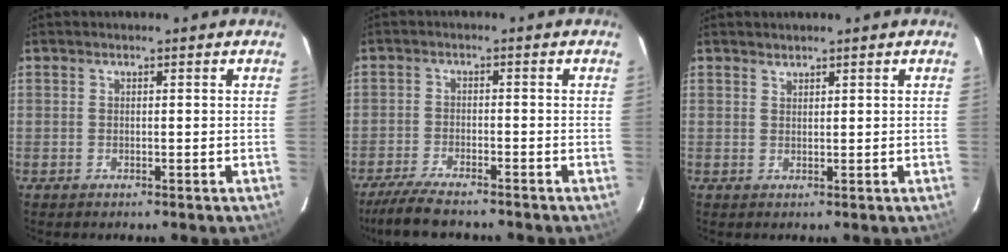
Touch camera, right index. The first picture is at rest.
{"total": 8.7, "force": [-7.5, 1.5, 4.1], "torque": [-0.105, -0.024, -0.131]}
{"total": 0.9, "force": [0.9, 0.3, 0.1], "torque": [-0.001, 0.002, 0.018]}